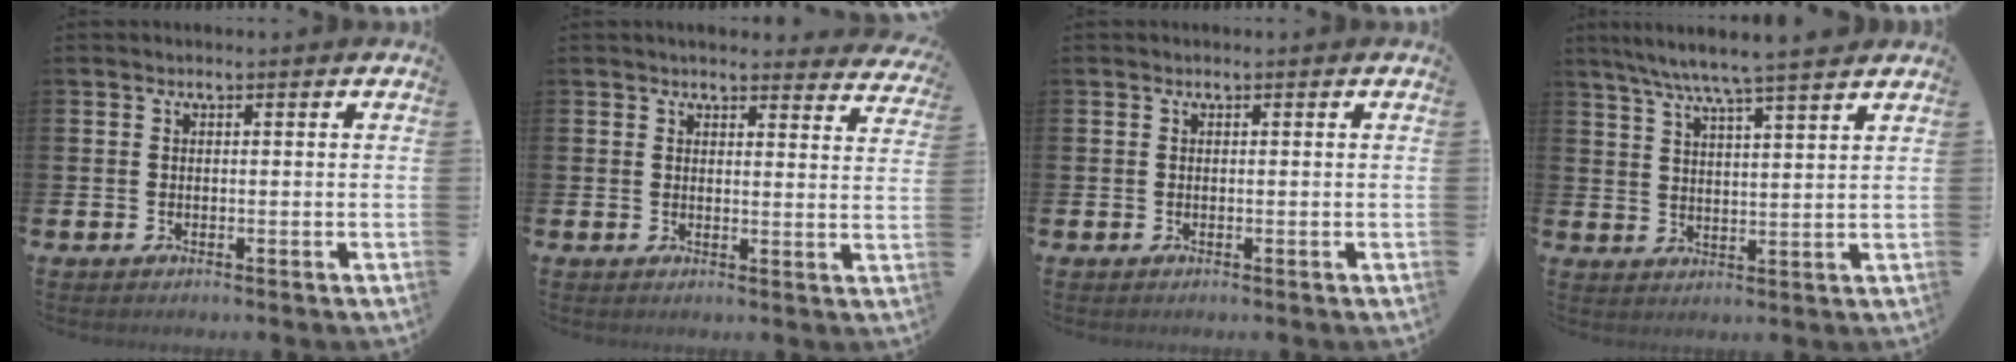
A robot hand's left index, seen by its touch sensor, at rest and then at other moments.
{"total": 3.4, "force": [3.4, 0.5, 0.2], "torque": [-0.001, -0.019, 0.059]}
{"total": 0.0}
{"total": 6.9, "force": [6.4, -0.4, 2.7], "torque": [-0.076, -0.027, 0.113]}